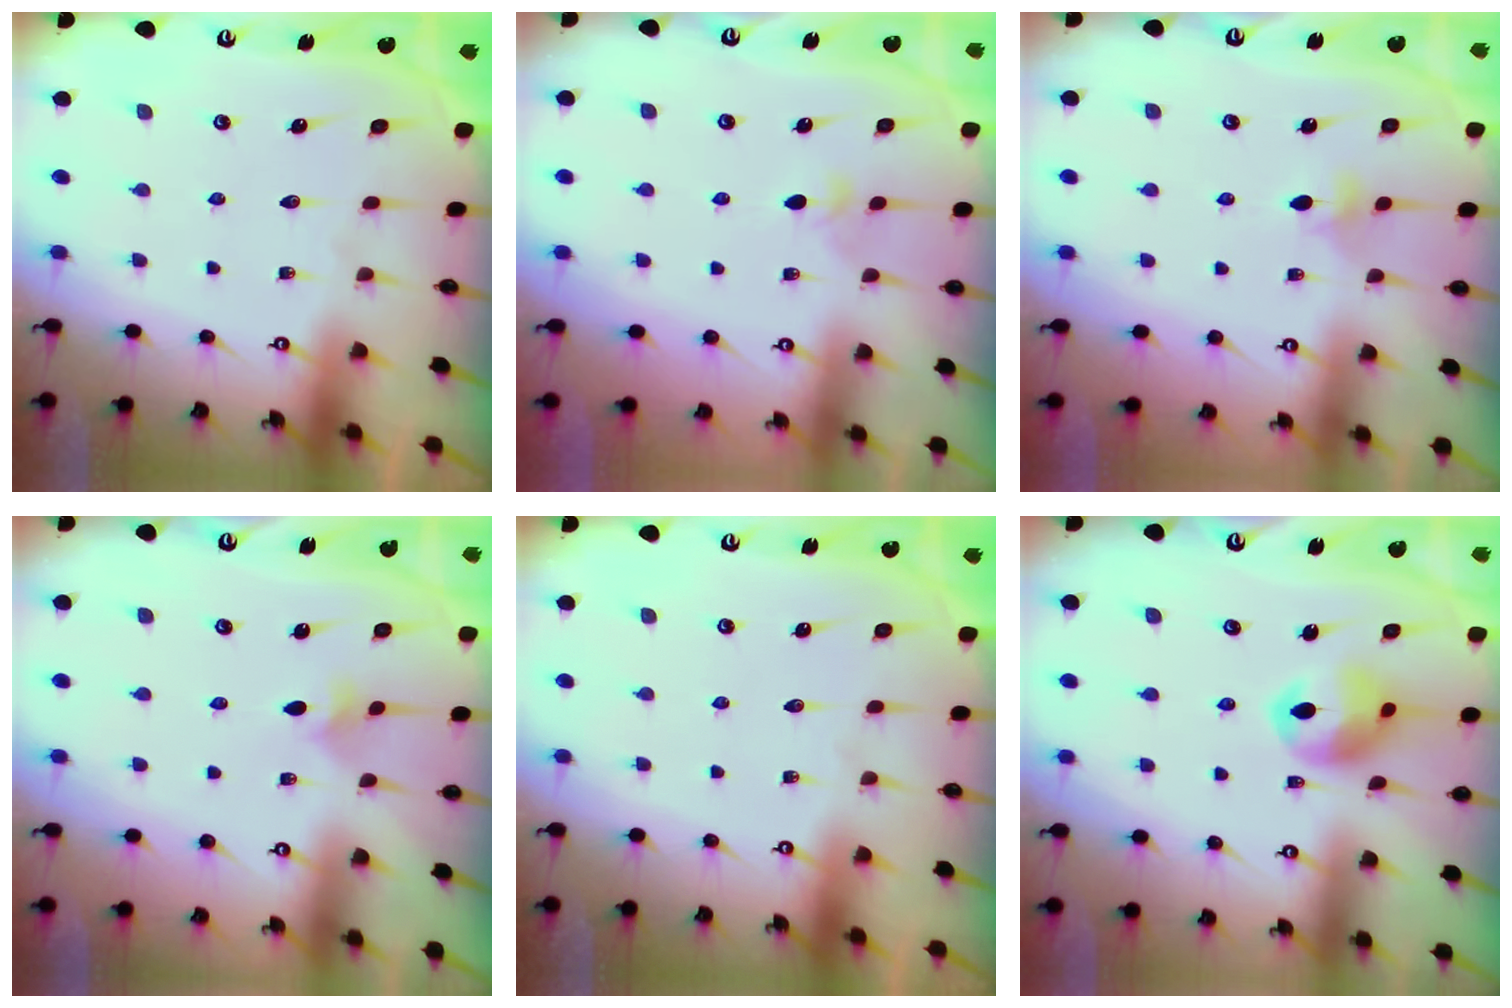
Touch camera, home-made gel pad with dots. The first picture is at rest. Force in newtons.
{"total": 2.5, "press": 2.4, "slide": 0.6}
{"total": 3.8, "press": 3.7, "slide": 0.9}
{"total": 3.3, "press": 3.2, "slide": 0.8}
{"total": 0.0}
{"total": 11.0, "press": 10.9, "slide": 1.4}